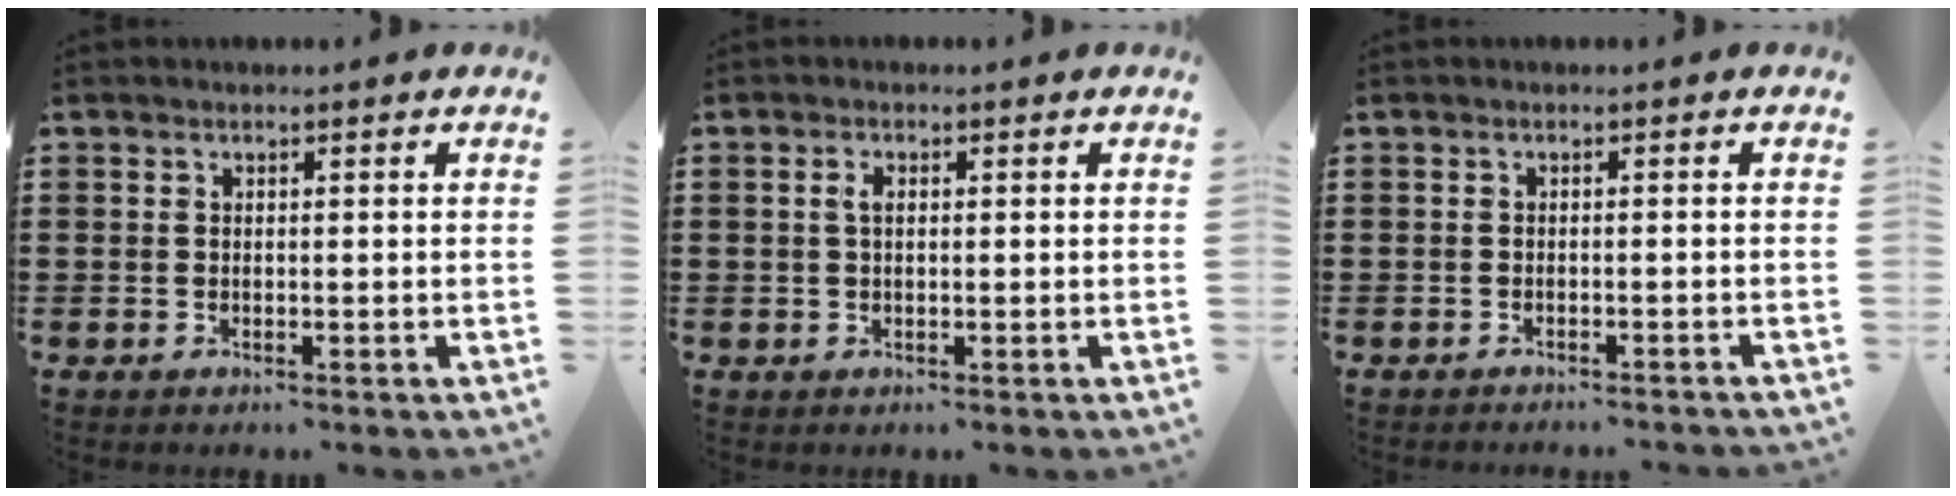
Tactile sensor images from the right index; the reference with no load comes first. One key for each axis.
{"total": 1.5, "fx": 0.3, "fy": 0.7, "fz": 1.3, "tx": -0.028, "ty": 0.006, "tz": 0.003}
{"total": 0.8, "fx": -0.8, "fy": 0.0, "fz": 0.0, "tx": -0.004, "ty": 0.002, "tz": -0.017}